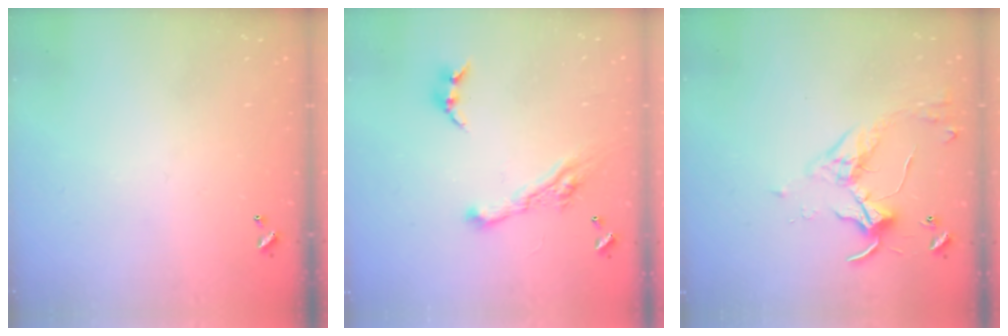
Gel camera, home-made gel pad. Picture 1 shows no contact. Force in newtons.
{"total": 7.7, "press": 7.7, "slide": 1.0}
{"total": 3.6, "press": 3.5, "slide": 0.7}